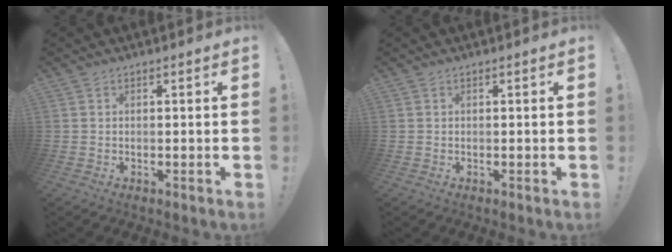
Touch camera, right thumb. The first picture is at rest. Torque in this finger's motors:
{"motor_torque": [0.01, 0.01, -0.02, -0.02, 0.00]}